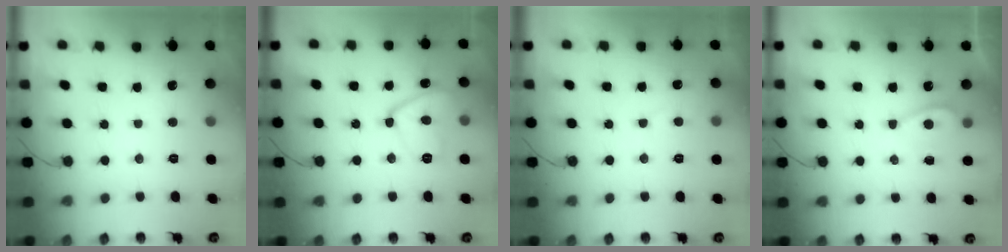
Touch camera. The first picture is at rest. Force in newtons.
{"total": 12.4, "press": 12.1, "slide": 2.7}
{"total": 2.5, "press": 2.4, "slide": 0.4}
{"total": 3.7, "press": 3.2, "slide": 1.7}